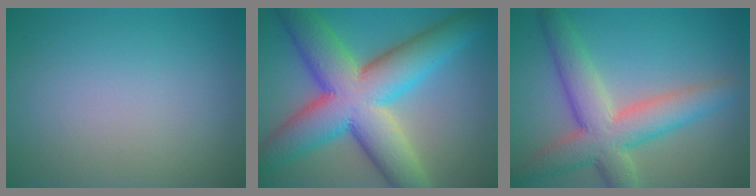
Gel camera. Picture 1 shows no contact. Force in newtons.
{"total": 13.2, "press": 13.2, "slide": 0.7}
{"total": 7.4, "press": 7.4, "slide": 0.5}